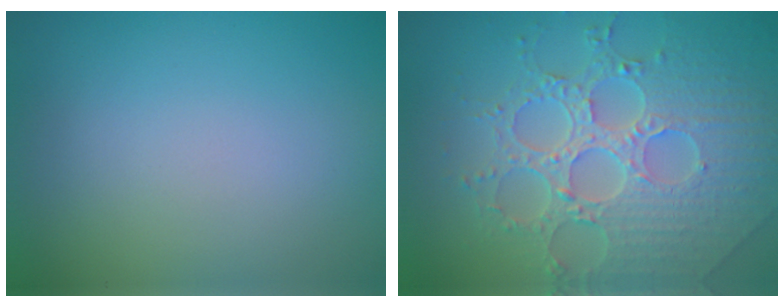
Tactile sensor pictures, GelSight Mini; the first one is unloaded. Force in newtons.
{"total": 8.0, "press": 5.9, "slide": 5.4}